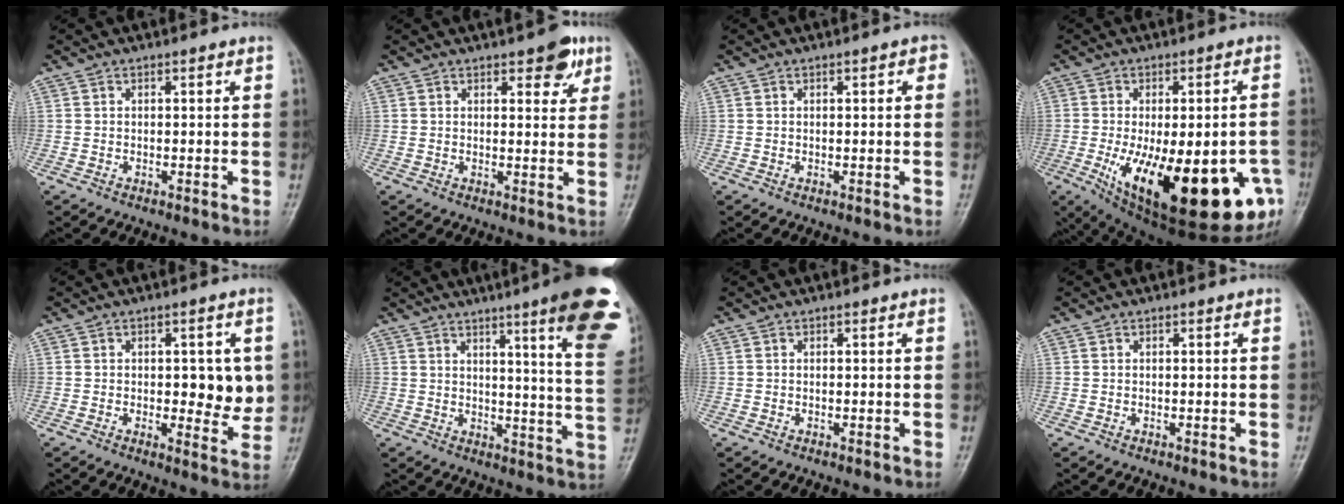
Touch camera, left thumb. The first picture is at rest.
{"total": 5.3, "force": [3.1, 2.4, 3.6], "torque": [-0.024, -0.013, 0.034]}
{"total": 2.0, "force": [0.6, 0.7, 1.8], "torque": [-0.019, 0.002, 0.005]}
{"total": 26.1, "force": [-9.3, 9.8, 22.4], "torque": [-0.272, -0.017, -0.110]}
{"total": 8.2, "force": [0.6, 3.9, 7.2], "torque": [-0.064, -0.012, 0.012]}
{"total": 19.4, "force": [11.2, 1.8, 15.8], "torque": [-0.177, -0.054, 0.128]}
{"total": 0.0}
{"total": 0.0}